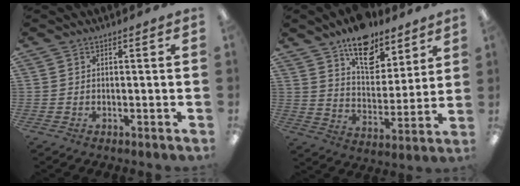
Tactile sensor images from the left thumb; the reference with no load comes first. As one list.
[{"total": 15.0, "force": [11.0, 7.8, 6.6], "torque": [-0.093, -0.064, 0.197]}]